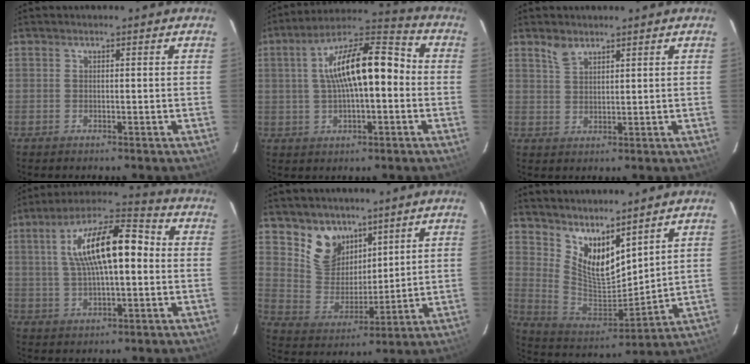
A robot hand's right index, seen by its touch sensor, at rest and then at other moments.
{"total": 15.5, "force": [0.5, 5.7, 14.4], "torque": [-0.243, 0.032, 0.005]}
{"total": 3.3, "force": [2.5, 1.5, 1.5], "torque": [-0.027, 0.004, 0.050]}
{"total": 16.4, "force": [2.0, 6.0, 15.2], "torque": [-0.265, 0.031, 0.030]}
{"total": 10.3, "force": [6.9, 6.9, 3.3], "torque": [-0.065, 0.000, 0.145]}
{"total": 13.4, "force": [9.6, 5.0, 7.9], "torque": [-0.144, -0.015, 0.189]}